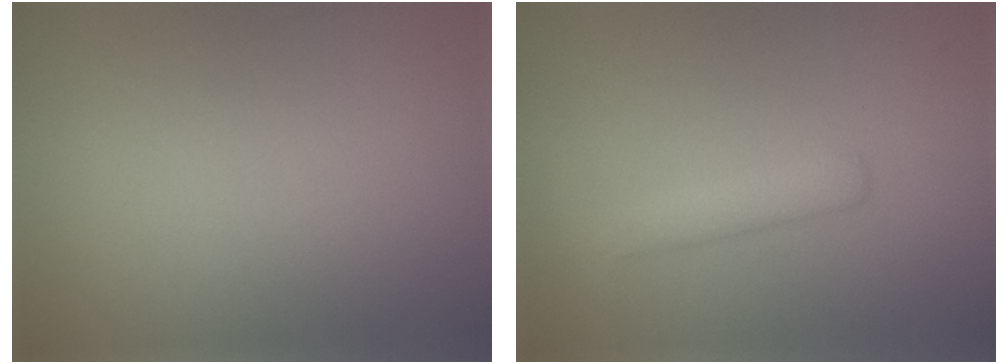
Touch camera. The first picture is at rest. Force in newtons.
{"total": 2.3, "press": 2.3, "slide": 0.1}